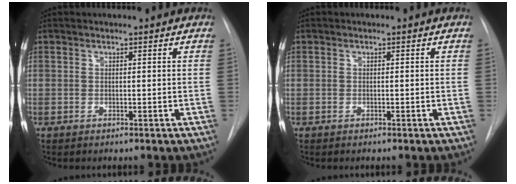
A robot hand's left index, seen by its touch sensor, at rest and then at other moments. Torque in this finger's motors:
{"motor_torque": [0.00, 0.00, 0.00, 0.00]}